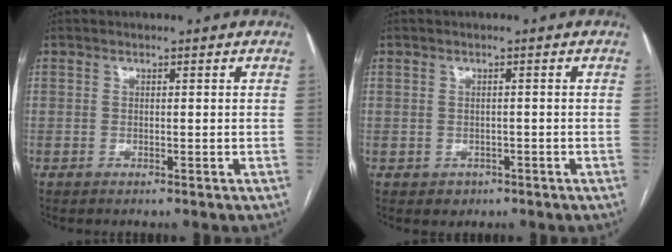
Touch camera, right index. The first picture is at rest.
{"total": 2.0, "force": [-0.9, 1.8, 0.3], "torque": [0.000, 0.005, -0.007]}